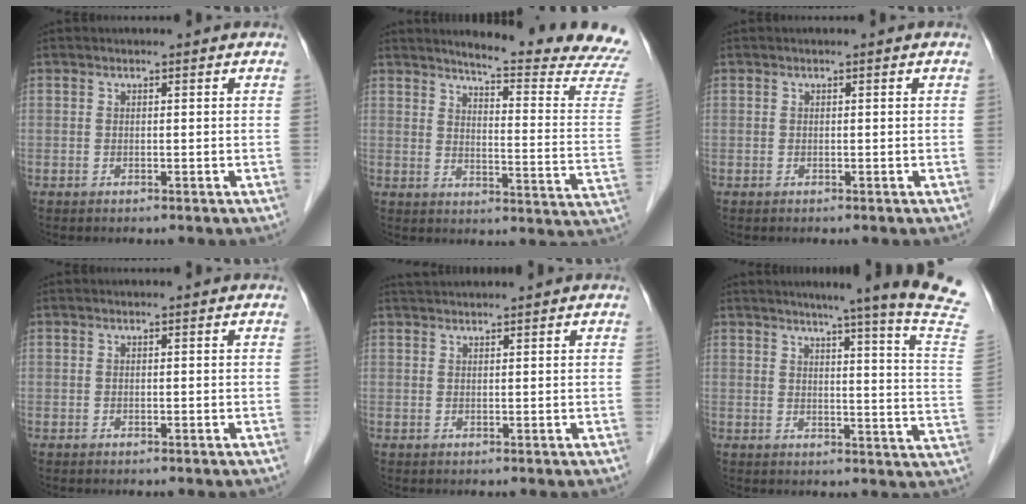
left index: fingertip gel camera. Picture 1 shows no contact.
{"total": 18.3, "force": [17.2, -1.5, 6.1], "torque": [-0.089, -0.128, 0.192]}
{"total": 0.0}
{"total": 0.0}
{"total": 3.8, "force": [3.6, -0.2, 1.1], "torque": [-0.012, 0.035, 0.061]}
{"total": 17.9, "force": [14.9, -2.8, 9.5], "torque": [-0.132, -0.076, 0.163]}